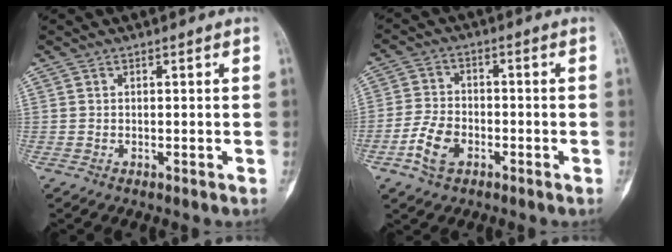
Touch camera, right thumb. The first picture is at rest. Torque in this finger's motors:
{"motor_torque": [0.11, 0.15, 0.34, 0.16, -0.03]}